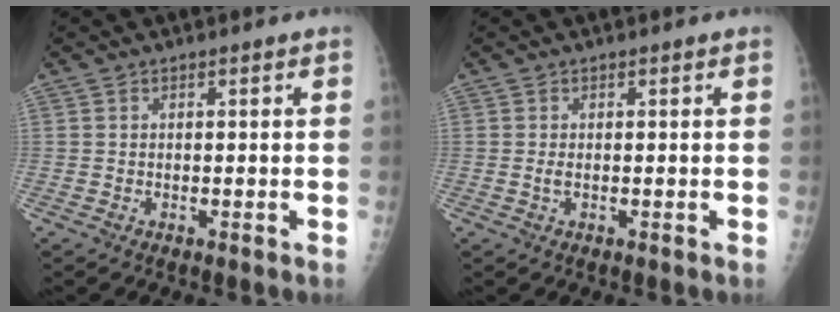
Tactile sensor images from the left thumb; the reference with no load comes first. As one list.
[{"total": 1.0, "force": [0.0, 0.4, 0.9], "torque": [-0.022, -0.003, 0.001]}]